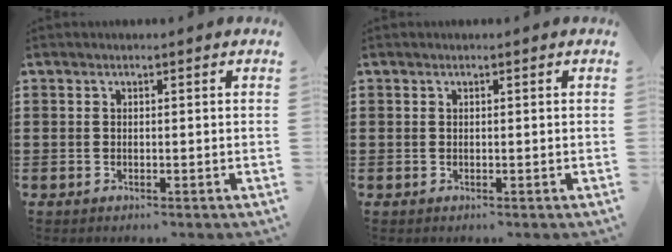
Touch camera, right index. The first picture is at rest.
{"total": 0.0}